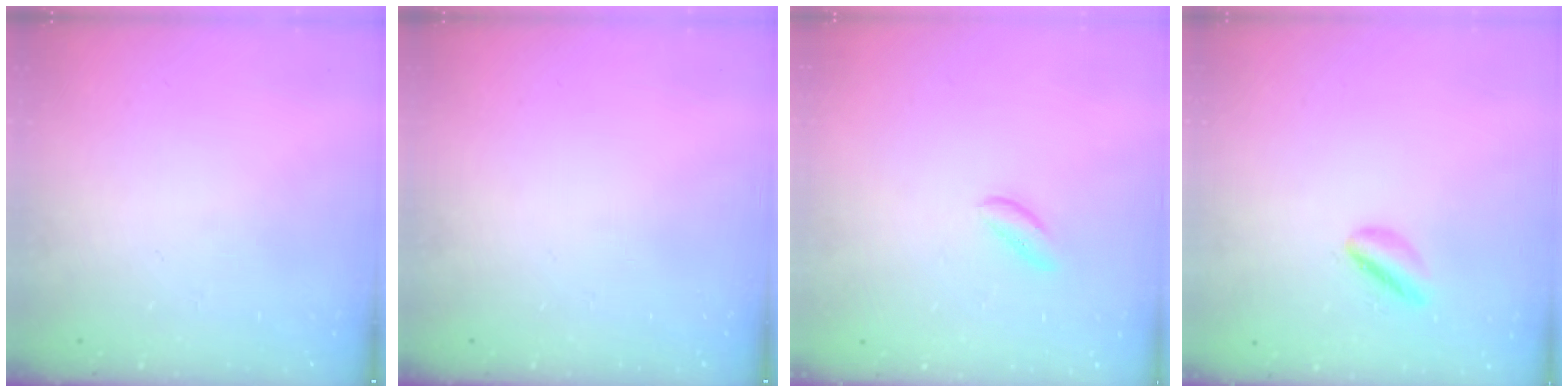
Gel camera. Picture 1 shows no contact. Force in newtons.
{"total": 0.0}
{"total": 1.3, "press": 1.2, "slide": 0.5}
{"total": 3.8, "press": 3.5, "slide": 1.4}